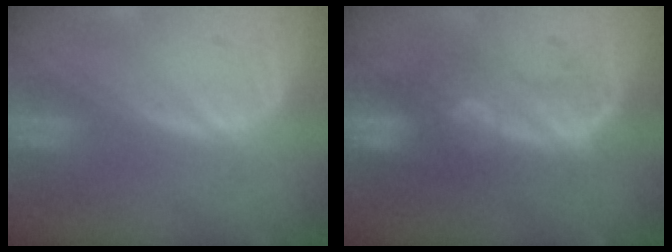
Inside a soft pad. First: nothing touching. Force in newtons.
{"total": 9.0, "press": 8.3, "slide": 3.4}